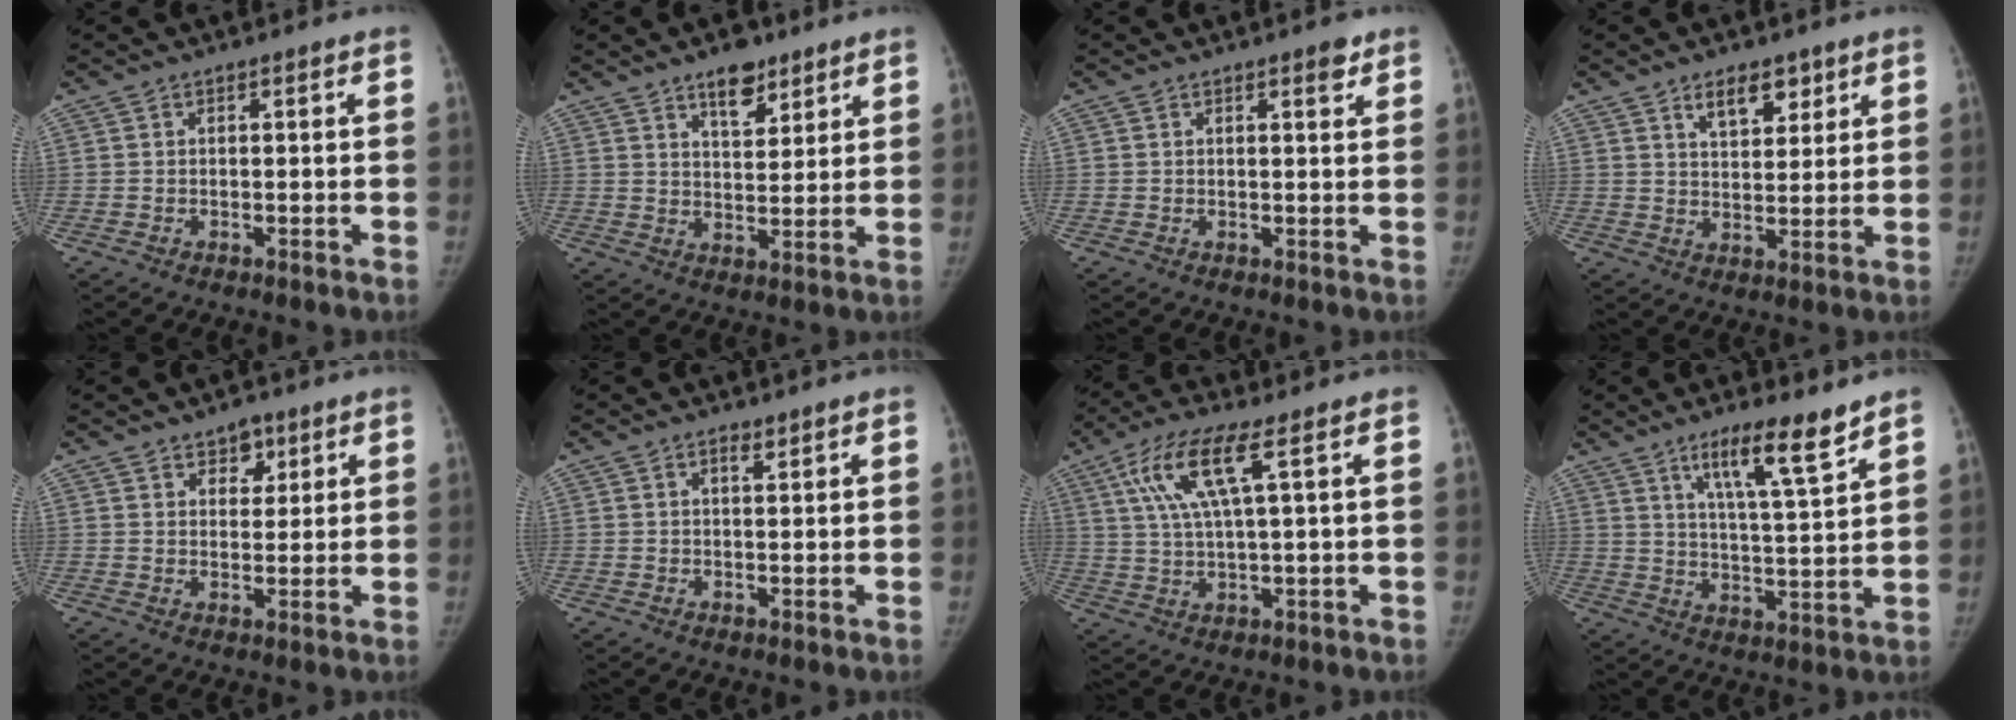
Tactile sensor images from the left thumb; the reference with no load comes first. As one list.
[{"total": 7.2, "force": [5.0, 3.3, 4.0], "torque": [-0.032, -0.030, 0.078]}, {"total": 2.0, "force": [1.3, 0.7, 1.3], "torque": [-0.012, -0.007, 0.017]}, {"total": 6.7, "force": [4.1, 3.4, 4.0], "torque": [-0.035, -0.026, 0.067]}, {"total": 4.5, "force": [2.6, 3.0, 2.0], "torque": [0.004, -0.013, 0.039]}, {"total": 1.6, "force": [1.1, 0.6, 1.0], "torque": [-0.012, -0.006, 0.018]}, {"total": 10.2, "force": [4.1, 2.0, 9.1], "torque": [-0.204, 0.002, 0.079]}, {"total": 10.9, "force": [7.4, 1.3, 7.9], "torque": [-0.122, -0.049, 0.126]}]